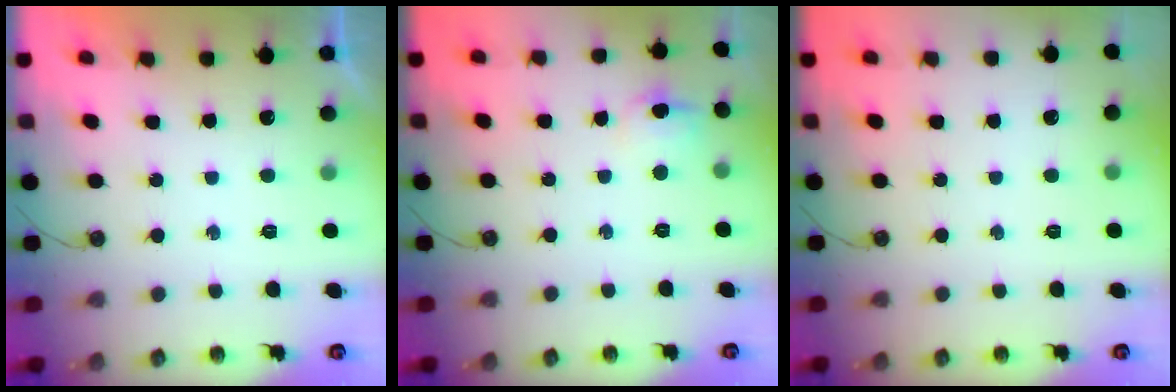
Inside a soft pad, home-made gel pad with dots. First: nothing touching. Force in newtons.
{"total": 4.8, "press": 4.4, "slide": 1.9}
{"total": 0.0}